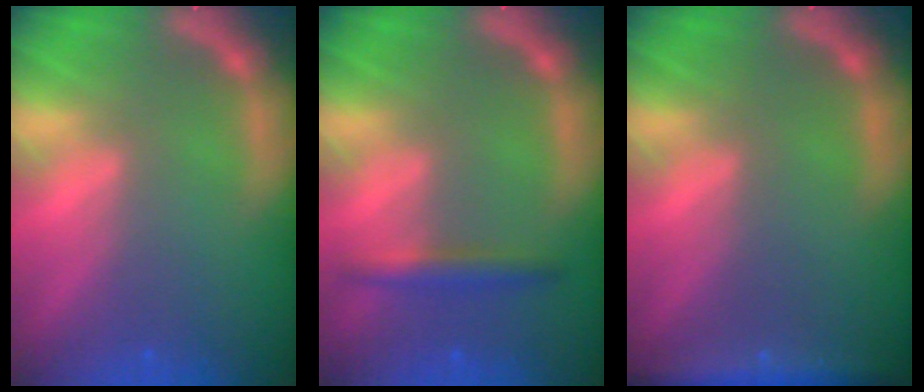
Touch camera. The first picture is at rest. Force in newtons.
{"total": 2.4}
{"total": 4.0}